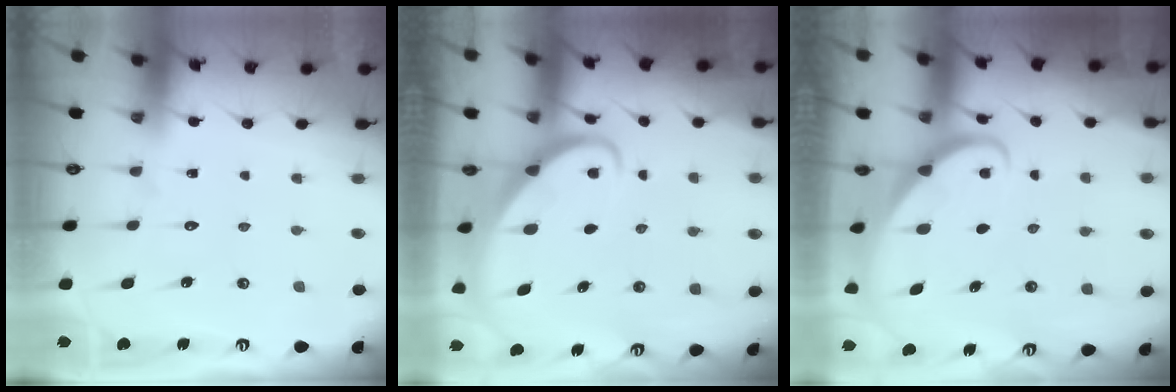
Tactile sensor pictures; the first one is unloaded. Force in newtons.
{"total": 2.6, "press": 2.6, "slide": 0.3}
{"total": 2.0, "press": 2.0, "slide": 0.3}